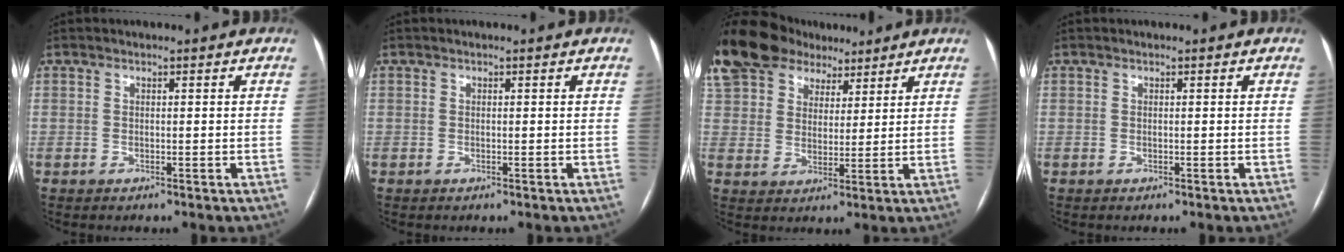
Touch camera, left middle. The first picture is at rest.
{"total": 0.0}
{"total": 19.6, "force": [13.8, 11.4, 7.9], "torque": [-0.204, 0.063, 0.249]}
{"total": 0.0}